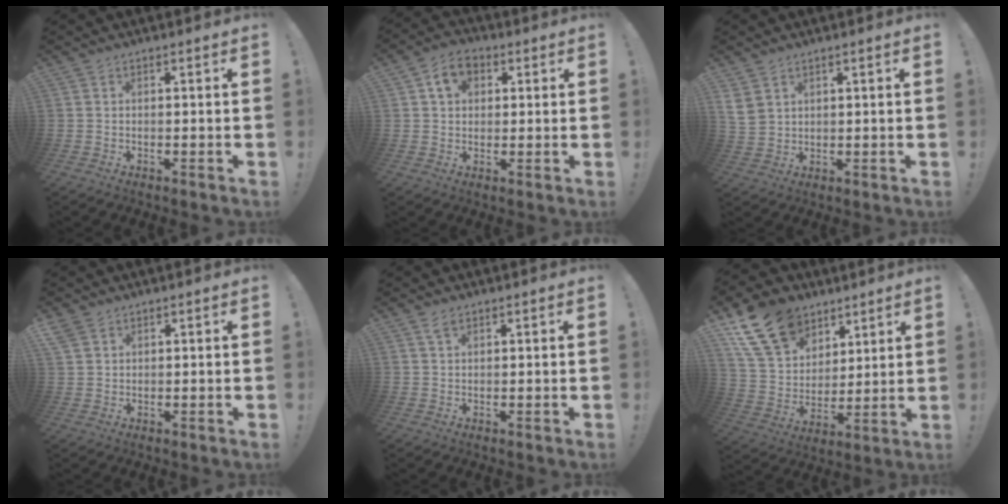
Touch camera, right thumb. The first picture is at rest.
{"total": 7.2, "force": [2.4, 5.6, 3.9], "torque": [-0.062, 0.007, 0.046]}
{"total": 5.0, "force": [2.7, 3.4, 2.4], "torque": [-0.057, -0.007, 0.056]}
{"total": 3.3, "force": [2.3, 1.9, 1.3], "torque": [-0.021, -0.011, 0.045]}
{"total": 2.4, "force": [1.6, 1.1, 1.5], "torque": [-0.029, -0.001, 0.029]}
{"total": 18.3, "force": [10.4, 12.8, 7.9], "torque": [-0.138, -0.051, 0.209]}